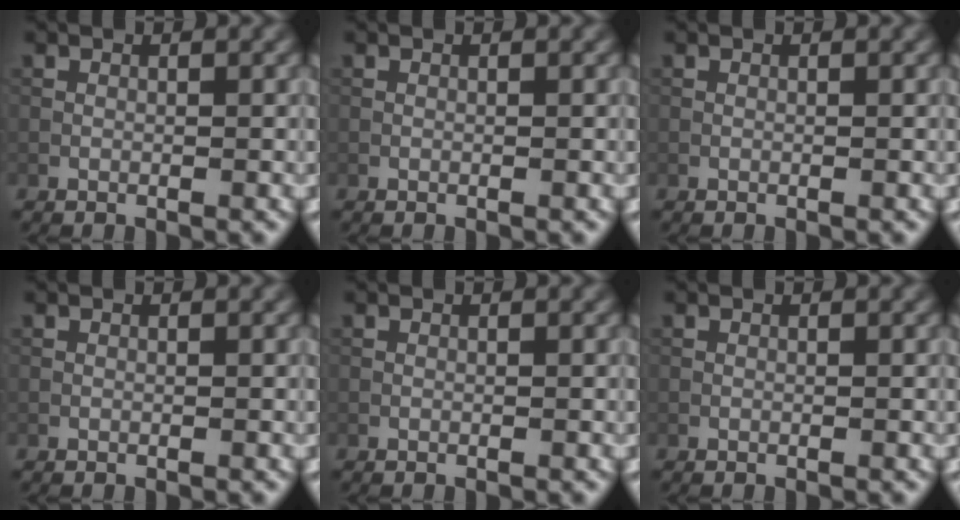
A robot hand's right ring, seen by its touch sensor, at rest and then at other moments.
{"total": 0.0}
{"total": 0.0}
{"total": 0.0}
{"total": 0.0}
{"total": 0.0}